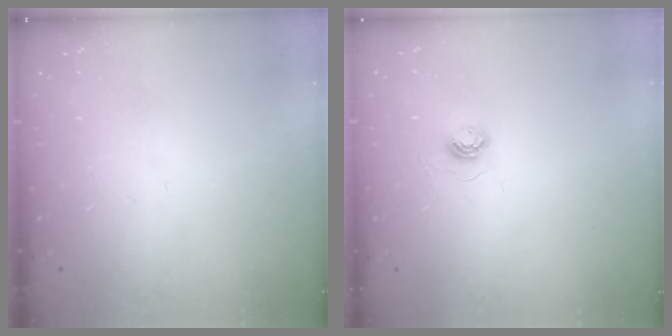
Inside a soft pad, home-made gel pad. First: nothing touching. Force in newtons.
{"total": 4.7, "press": 4.7, "slide": 0.3}